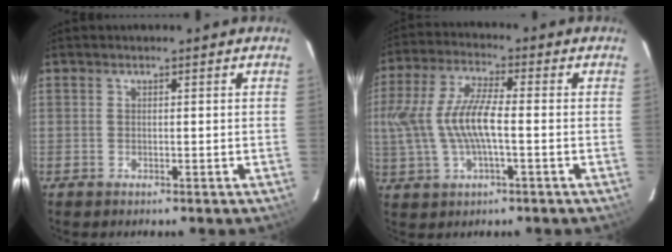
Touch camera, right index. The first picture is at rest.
{"total": 11.4, "force": [-1.0, 3.5, 10.8], "torque": [-0.225, 0.005, -0.016]}